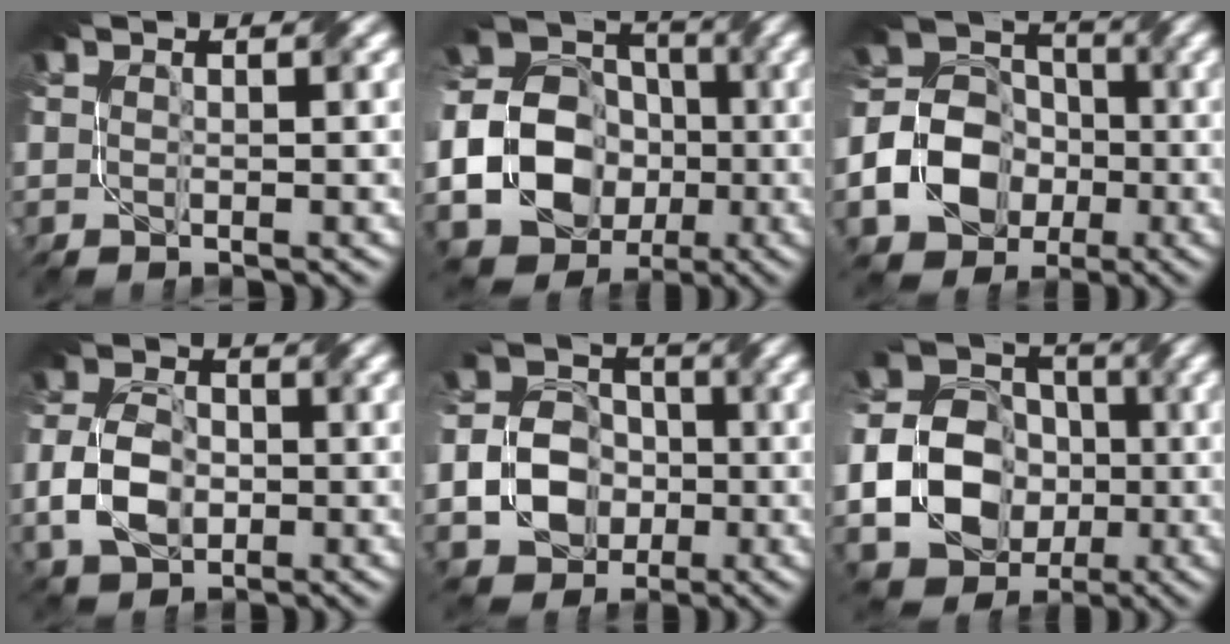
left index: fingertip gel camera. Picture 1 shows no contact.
{"total": 19.3, "force": [-5.1, 16.9, 7.6], "torque": [-0.169, -0.016, -0.120]}
{"total": 7.6, "force": [-3.1, 5.8, 3.8], "torque": [-0.066, -0.001, -0.073]}
{"total": 5.0, "force": [-1.8, 3.3, 3.3], "torque": [-0.071, -0.003, -0.044]}
{"total": 6.1, "force": [-2.4, 4.7, 3.1], "torque": [-0.049, -0.003, -0.058]}
{"total": 13.3, "force": [-3.3, 11.2, 6.4], "torque": [-0.117, -0.027, -0.074]}